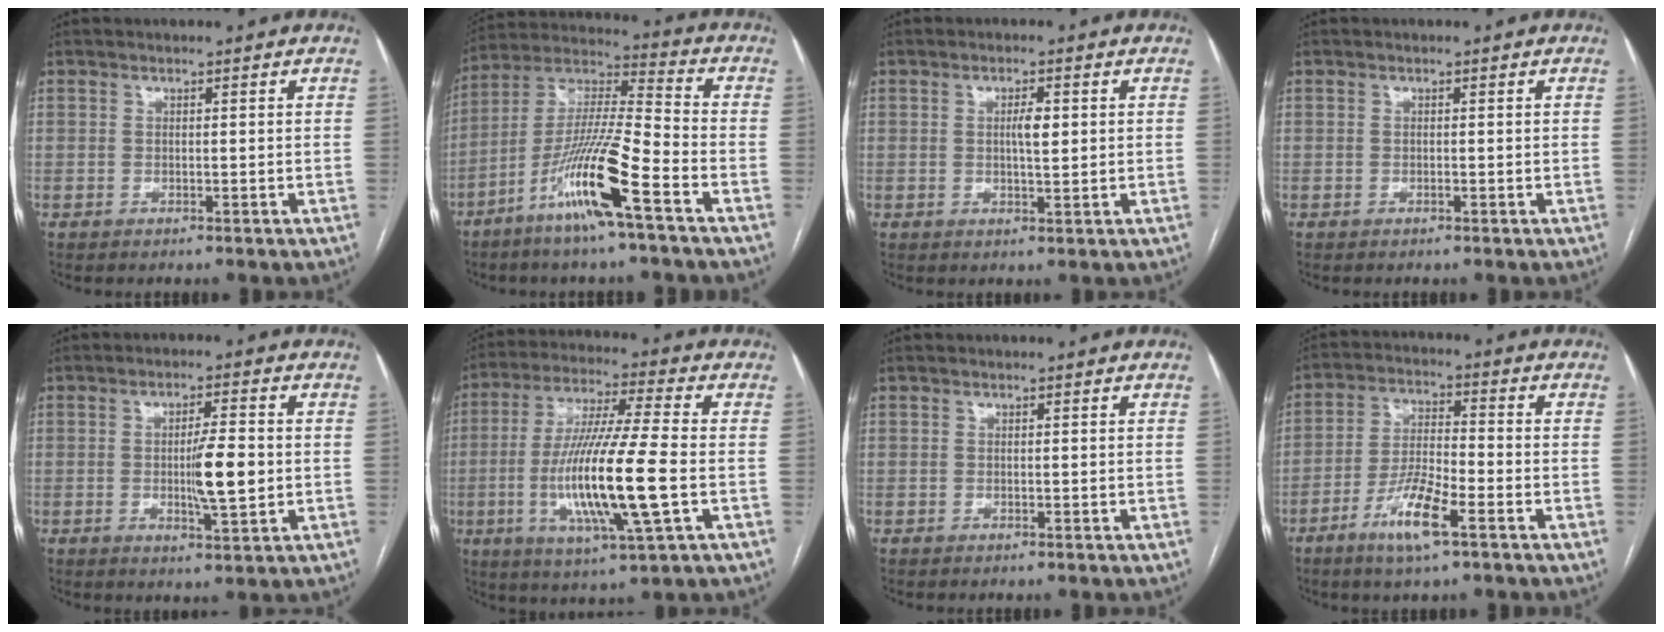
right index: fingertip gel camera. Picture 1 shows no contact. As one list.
[{"total": 15.1, "force": [-7.6, 0.1, 13.1], "torque": [-0.263, -0.014, -0.148]}, {"total": 2.9, "force": [0.4, 0.7, 2.8], "torque": [-0.046, 0.003, 0.007]}, {"total": 0.0}, {"total": 6.7, "force": [-0.6, 0.9, 6.6], "torque": [-0.109, -0.005, -0.010]}, {"total": 17.2, "force": [-3.3, 0.7, 16.9], "torque": [-0.334, -0.018, -0.065]}, {"total": 0.0}, {"total": 9.0, "force": [-5.0, 1.3, 7.3], "torque": [-0.147, -0.008, -0.094]}]